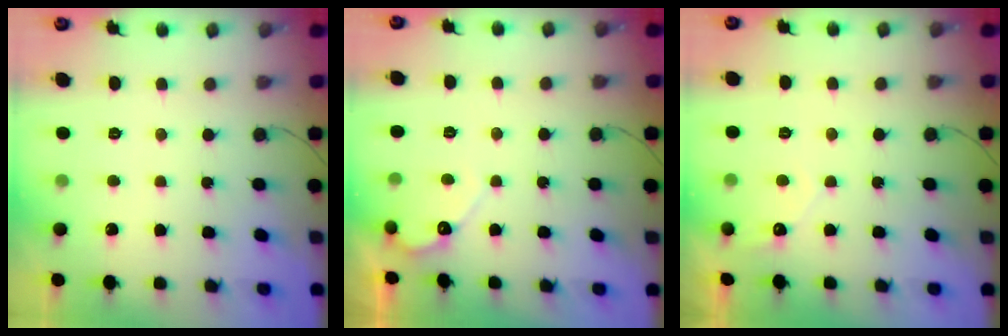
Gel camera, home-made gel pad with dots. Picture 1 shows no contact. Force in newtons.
{"total": 4.6, "press": 4.6, "slide": 0.3}
{"total": 2.8, "press": 2.8, "slide": 0.1}